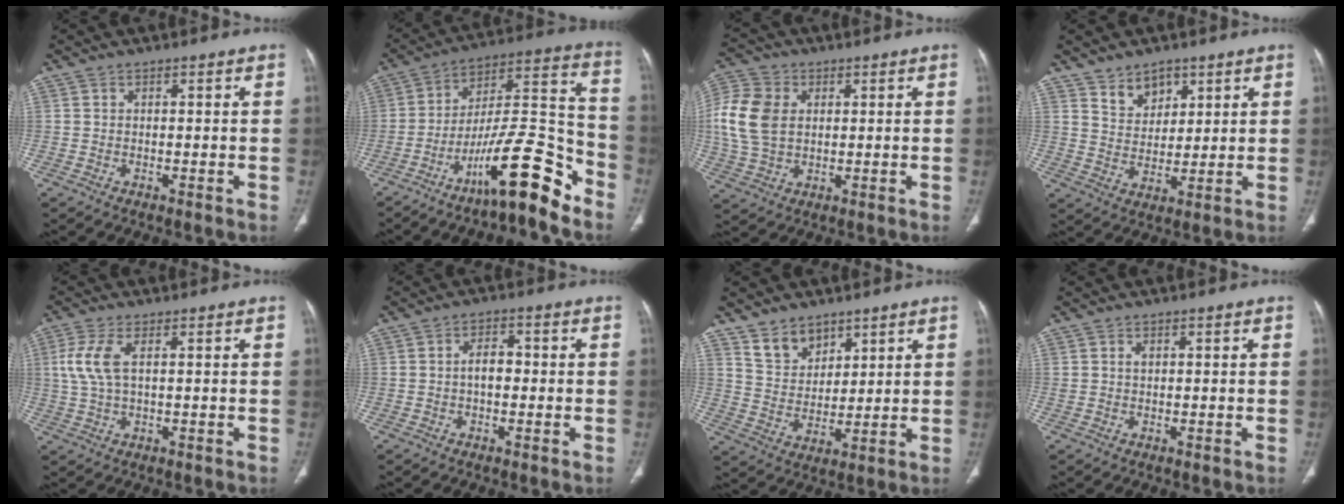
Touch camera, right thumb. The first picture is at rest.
{"total": 18.3, "force": [-11.7, 3.9, 13.5], "torque": [-0.211, 0.095, -0.194]}
{"total": 12.3, "force": [1.9, 8.8, 8.4], "torque": [-0.178, 0.005, 0.037]}
{"total": 6.2, "force": [4.1, 4.1, 2.1], "torque": [-0.008, -0.032, 0.080]}
{"total": 6.4, "force": [1.6, 2.7, 5.6], "torque": [-0.149, 0.004, 0.036]}
{"total": 3.6, "force": [-0.3, 2.2, 2.8], "torque": [-0.045, 0.015, -0.007]}
{"total": 7.6, "force": [5.5, 4.7, 2.4], "torque": [-0.017, -0.041, 0.112]}
{"total": 1.1, "force": [0.4, 0.7, 0.8], "torque": [-0.015, 0.001, 0.011]}